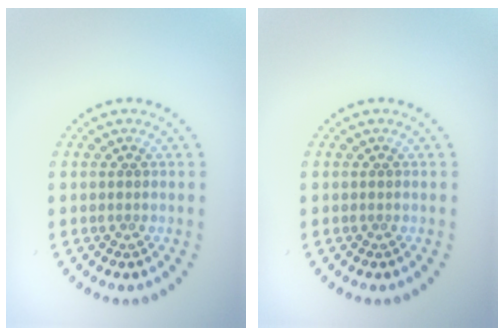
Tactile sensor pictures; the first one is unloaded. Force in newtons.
{"total": 0.0}